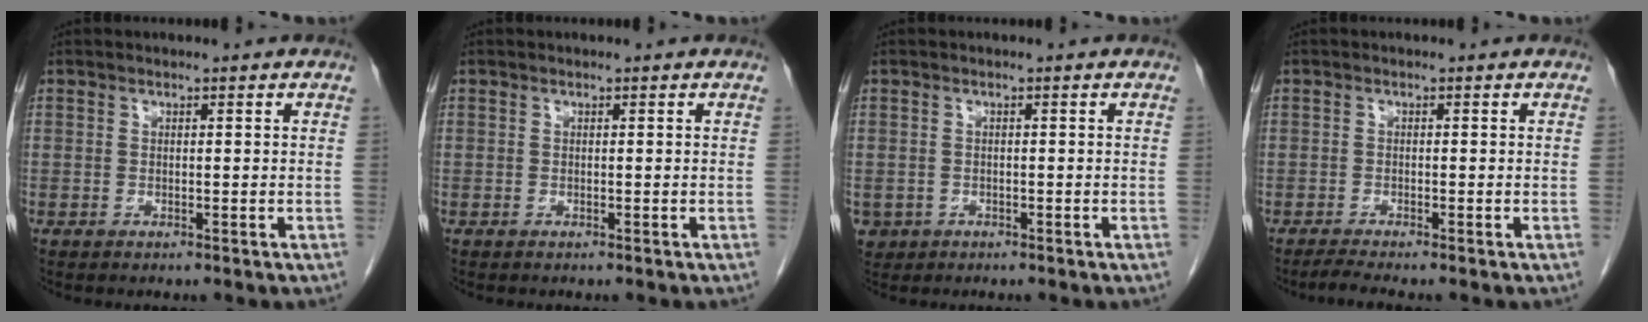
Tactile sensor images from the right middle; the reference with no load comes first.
{"total": 0.0}
{"total": 2.6, "force": [-1.2, 2.3, 0.3], "torque": [-0.006, 0.003, -0.017]}
{"total": 1.9, "force": [-1.7, -0.5, 0.8], "torque": [-0.025, -0.008, -0.034]}